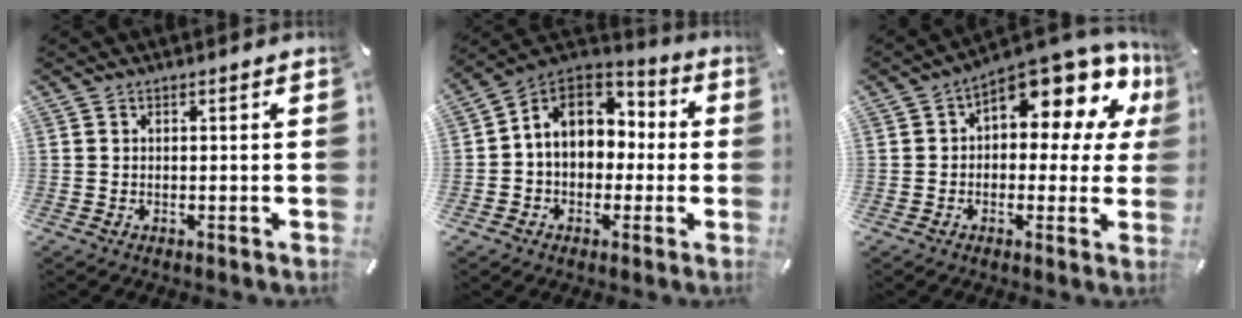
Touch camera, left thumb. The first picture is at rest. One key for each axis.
{"total": 11.2, "fx": 1.4, "fy": 9.4, "fz": 6.0, "tx": -0.121, "ty": 0.002, "tz": 0.026}
{"total": 13.1, "fx": 8.1, "fy": 5.5, "fz": 8.7, "tx": -0.117, "ty": -0.079, "tz": 0.135}